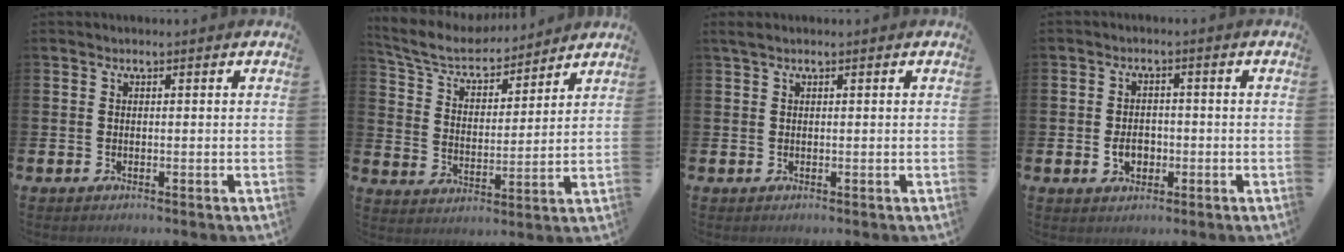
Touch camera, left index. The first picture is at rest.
{"total": 7.4, "force": [6.9, 2.1, 1.9], "torque": [-0.075, -0.046, 0.120]}
{"total": 0.8, "force": [0.5, 0.1, 0.7], "torque": [-0.017, 0.005, 0.009]}
{"total": 3.1, "force": [-0.9, 2.3, 1.9], "torque": [-0.018, -0.004, -0.024]}